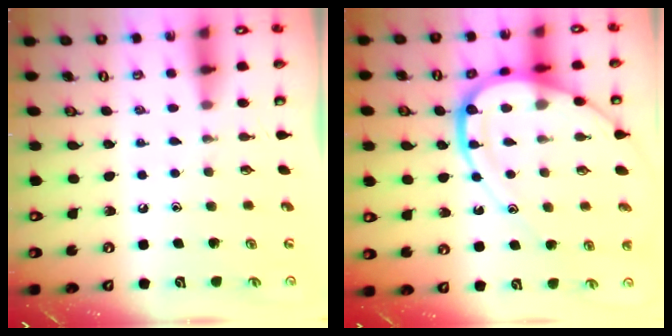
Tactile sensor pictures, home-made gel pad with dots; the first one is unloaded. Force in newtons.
{"total": 16.2, "press": 16.1, "slide": 1.8}